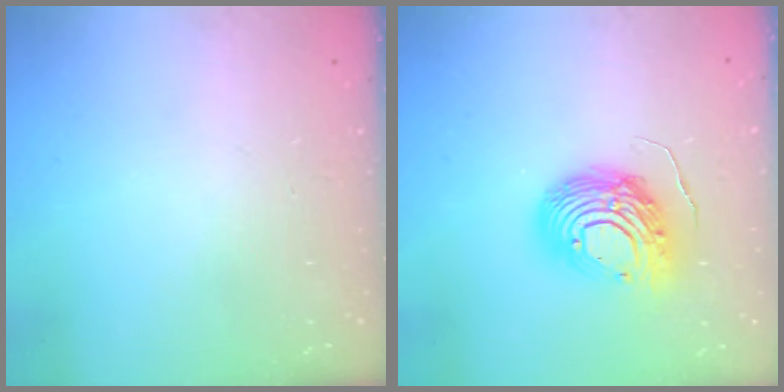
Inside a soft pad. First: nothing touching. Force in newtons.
{"total": 13.4, "press": 13.4, "slide": 1.3}